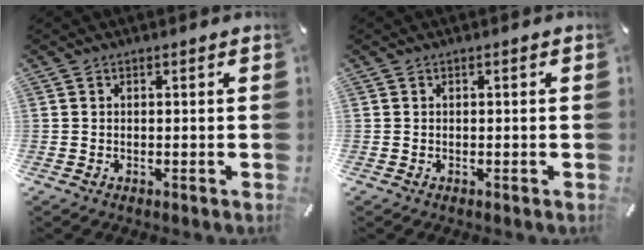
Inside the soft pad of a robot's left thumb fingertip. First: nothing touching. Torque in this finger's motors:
{"motor_torque": [0.13, 0.04, 0.18, 0.08, -0.01]}